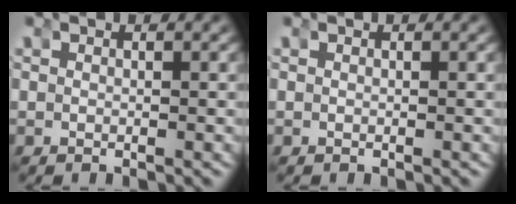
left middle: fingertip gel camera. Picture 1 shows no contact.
{"total": 0.0}